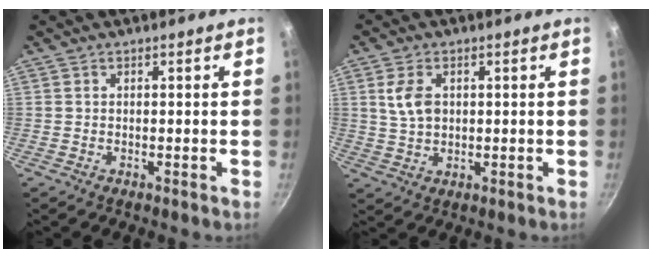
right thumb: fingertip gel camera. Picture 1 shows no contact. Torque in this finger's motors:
{"motor_torque": [-0.58, 0.28, -0.53, 0.23, -0.06]}